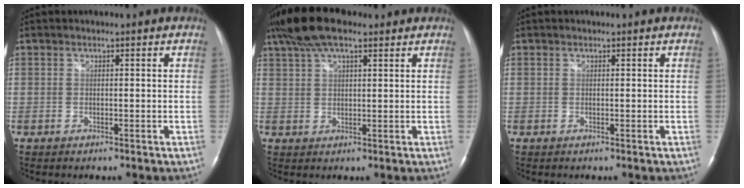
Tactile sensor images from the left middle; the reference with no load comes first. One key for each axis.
{"total": 9.3, "fx": 6.5, "fy": 2.9, "fz": 5.9, "tx": -0.119, "ty": 0.031, "tz": 0.117}
{"total": 0.0}